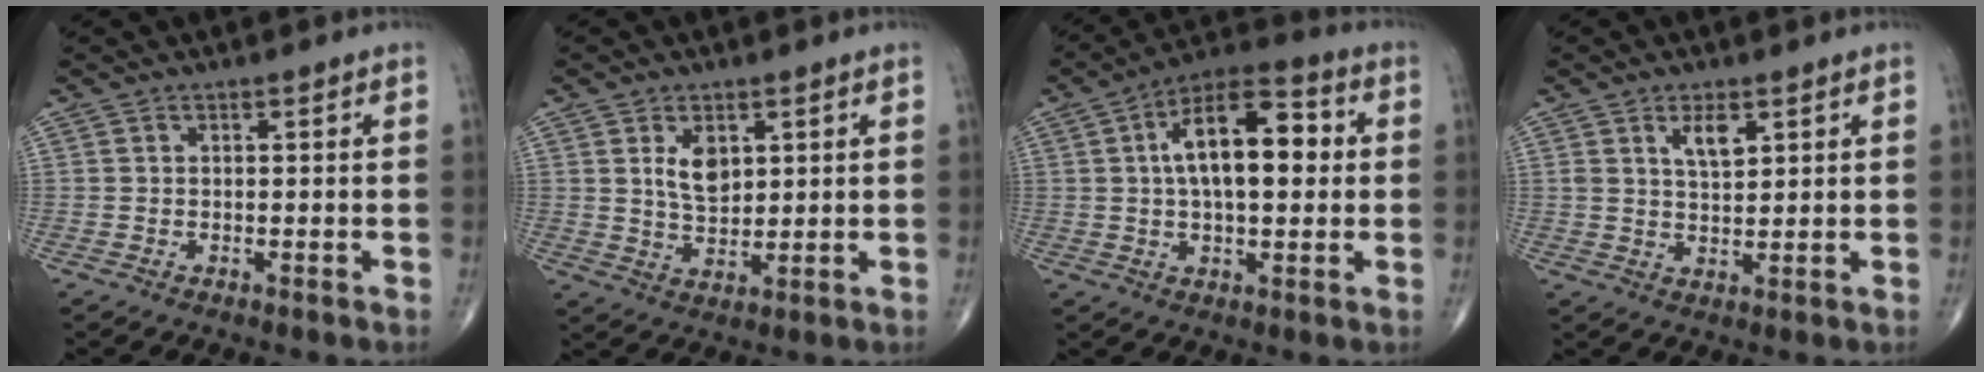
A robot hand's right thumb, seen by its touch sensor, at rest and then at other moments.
{"total": 5.7, "force": [2.0, 3.4, 4.1], "torque": [-0.055, -0.018, 0.042]}
{"total": 15.9, "force": [2.3, 7.6, 13.8], "torque": [-0.208, 0.025, 0.030]}
{"total": 4.6, "force": [2.3, 2.0, 3.4], "torque": [-0.051, -0.016, 0.042]}